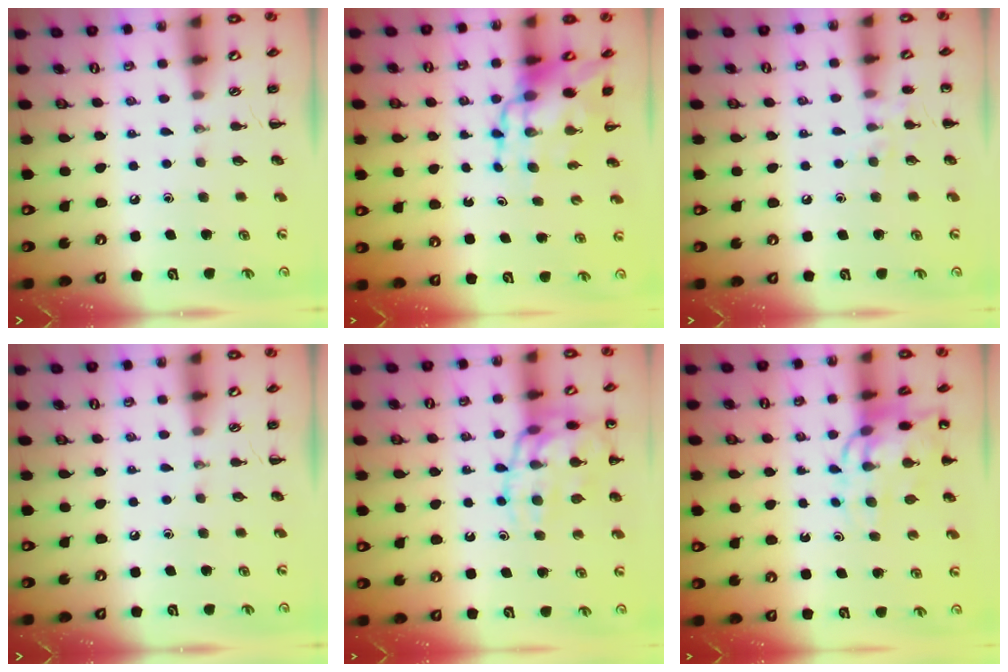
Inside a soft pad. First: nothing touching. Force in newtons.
{"total": 11.0, "press": 10.6, "slide": 3.0}
{"total": 6.3, "press": 6.2, "slide": 1.2}
{"total": 0.0}
{"total": 16.8, "press": 16.6, "slide": 1.9}
{"total": 11.4, "press": 11.0, "slide": 3.1}